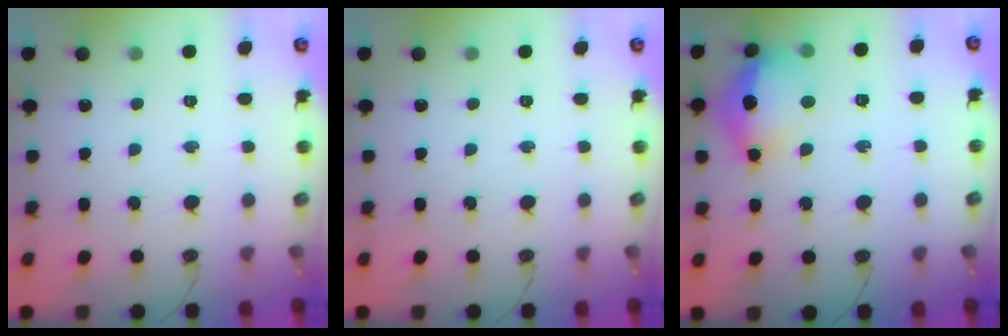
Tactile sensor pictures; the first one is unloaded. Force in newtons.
{"total": 0.0}
{"total": 16.8, "press": 16.7, "slide": 1.4}